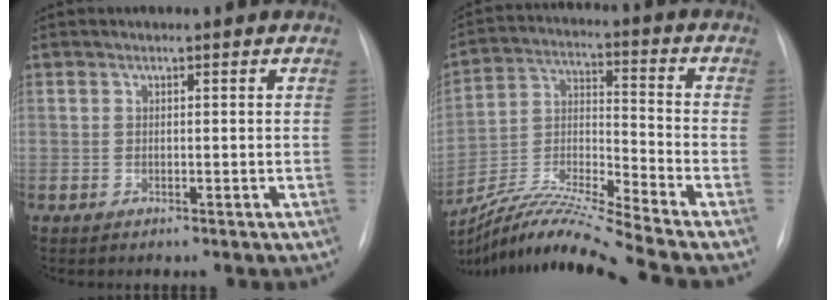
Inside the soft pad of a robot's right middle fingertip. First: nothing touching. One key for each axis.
{"total": 14.4, "fx": -13.0, "fy": -2.7, "fz": 5.4, "tx": -0.105, "ty": 0.002, "tz": -0.242}